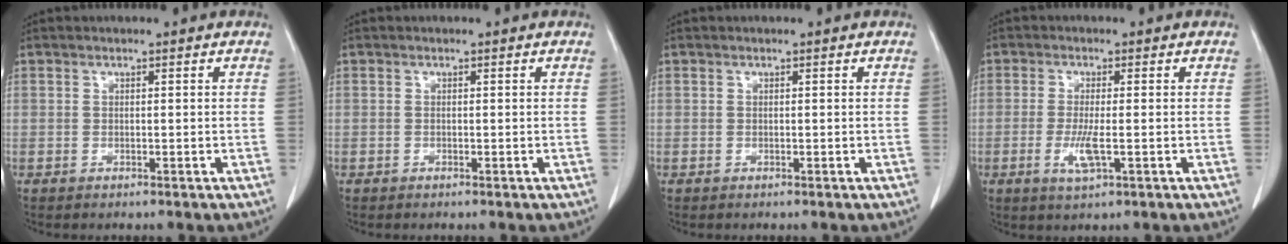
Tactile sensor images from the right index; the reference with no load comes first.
{"total": 0.0}
{"total": 0.0}
{"total": 4.0, "force": [-1.1, 0.6, 3.8], "torque": [-0.082, -0.009, -0.018]}